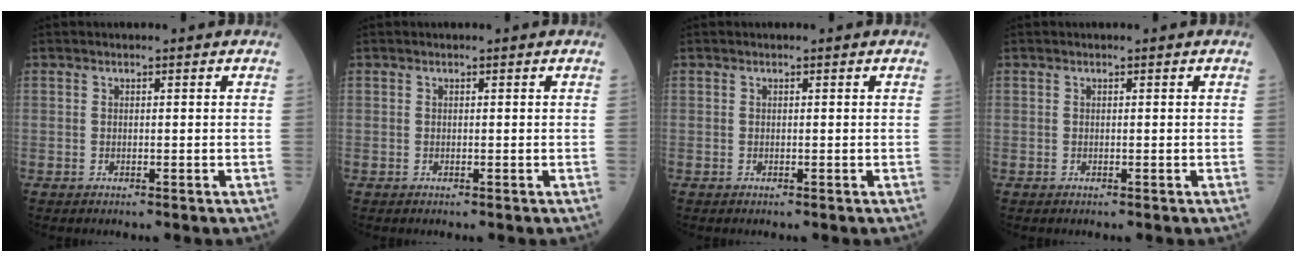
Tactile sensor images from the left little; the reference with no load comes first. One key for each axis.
{"total": 0.0}
{"total": 0.0}
{"total": 0.0}